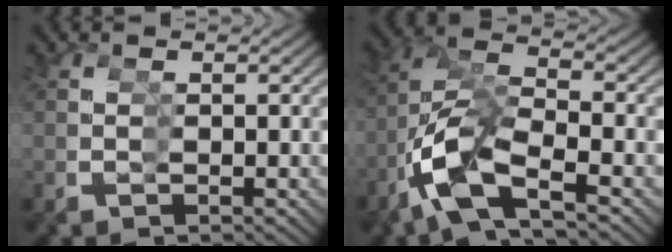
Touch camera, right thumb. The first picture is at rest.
{"total": 8.1, "force": [-1.9, 5.4, 5.7], "torque": [-0.159, -0.011, -0.025]}